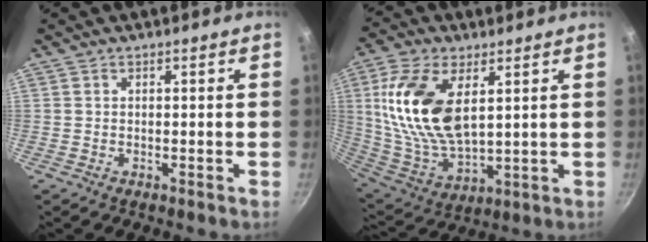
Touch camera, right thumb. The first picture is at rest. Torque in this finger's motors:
{"motor_torque": [-0.21, 1.24, 2.16, 0.35, 0.56]}